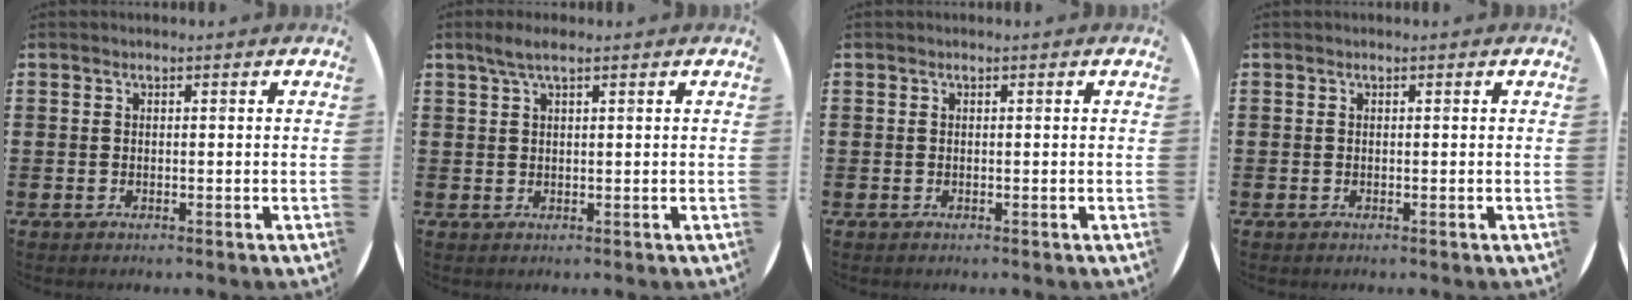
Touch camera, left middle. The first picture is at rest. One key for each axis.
{"total": 2.5, "fx": 1.7, "fy": 0.3, "fz": 1.8, "tx": -0.036, "ty": 0.005, "tz": 0.029}
{"total": 0.0}
{"total": 0.0}